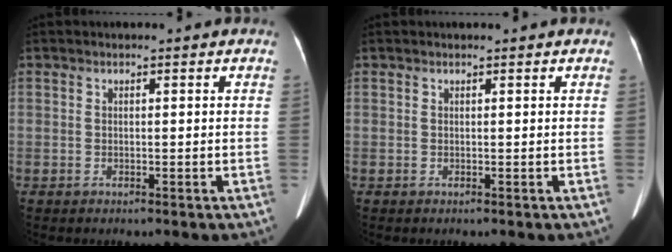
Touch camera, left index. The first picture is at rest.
{"total": 0.0}